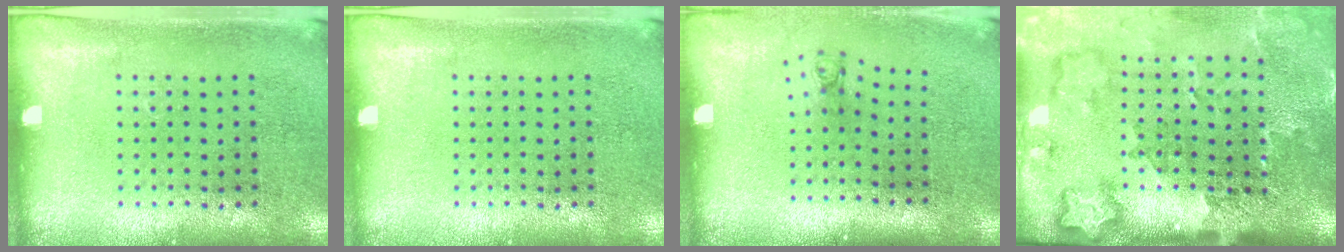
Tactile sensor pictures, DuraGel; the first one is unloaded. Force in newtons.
{"total": 0.0}
{"total": 0.7, "press": 0.3, "slide": 0.7}
{"total": 3.5, "press": 2.3, "slide": 2.6}